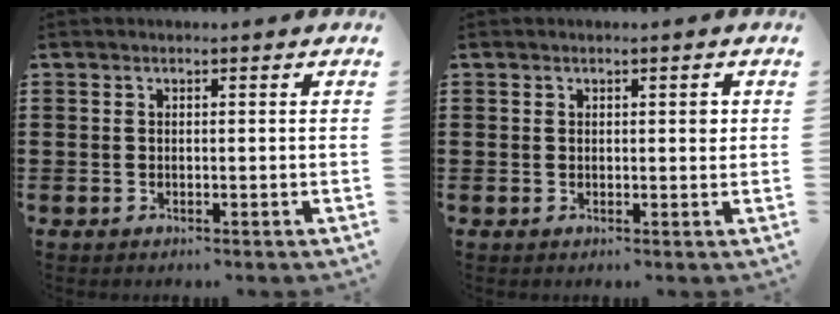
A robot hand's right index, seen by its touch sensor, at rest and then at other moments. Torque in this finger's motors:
{"motor_torque": [-0.14, 0.16, 0.01, 0.00]}